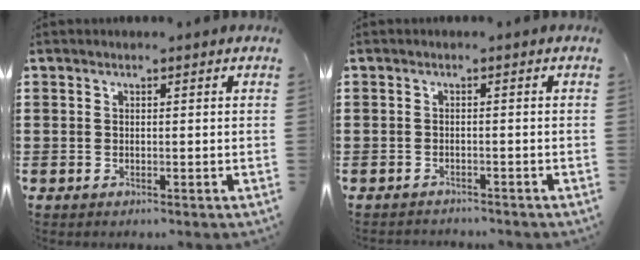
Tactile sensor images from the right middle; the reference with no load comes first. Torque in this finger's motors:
{"motor_torque": [-0.16, 0.42, -0.16, -0.01]}